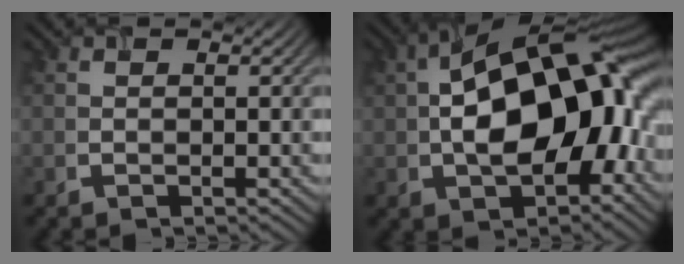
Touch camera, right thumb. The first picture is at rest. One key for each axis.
{"total": 17.4, "fx": 0.5, "fy": 10.0, "fz": 14.3, "tx": -0.224, "ty": 0.003, "tz": 0.006}